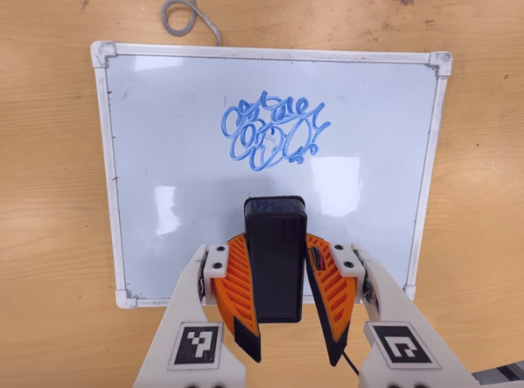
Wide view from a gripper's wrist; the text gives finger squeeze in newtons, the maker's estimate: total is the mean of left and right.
{"total": 9.6, "left": 8.4, "right": 10.7}